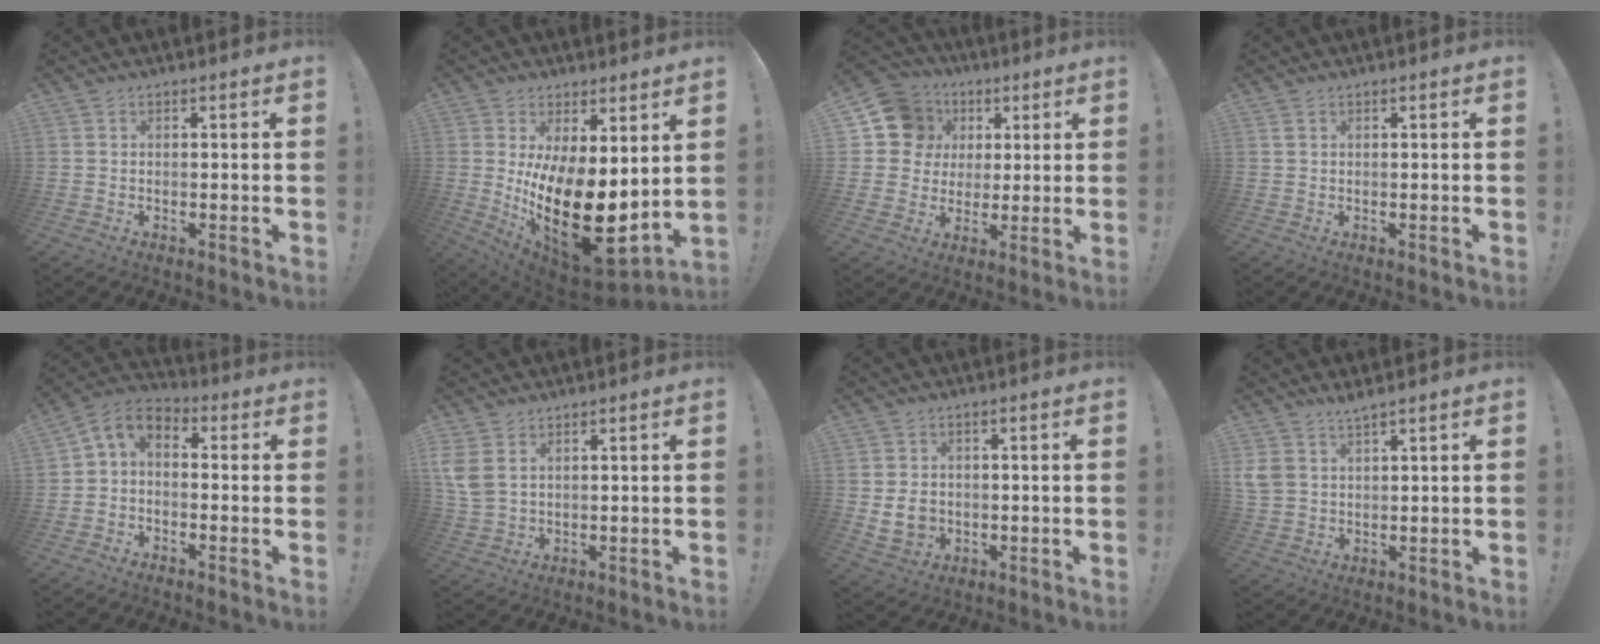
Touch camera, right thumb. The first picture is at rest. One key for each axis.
{"total": 21.2, "fx": -2.3, "fy": 9.5, "fz": 18.8, "tx": -0.310, "ty": -0.017, "tz": -0.019}
{"total": 13.4, "fx": 4.6, "fy": 11.9, "fz": 4.3, "tx": -0.057, "ty": -0.017, "tz": 0.100}
{"total": 0.7, "fx": 0.4, "fy": 0.4, "fz": 0.4, "tx": -0.009, "ty": 0.001, "tz": 0.008}
{"total": 5.4, "fx": -0.5, "fy": 3.6, "fz": 4.0, "tx": -0.087, "ty": 0.008, "tz": -0.006}
{"total": 5.7, "fx": 2.7, "fy": 3.5, "fz": 3.6, "tx": -0.079, "ty": -0.012, "tz": 0.054}
{"total": 6.2, "fx": -0.2, "fy": 5.1, "fz": 3.4, "tx": -0.052, "ty": 0.003, "tz": -0.001}
{"total": 4.8, "fx": 3.2, "fy": 1.6, "fz": 3.2, "tx": -0.065, "ty": -0.011, "tz": 0.066}